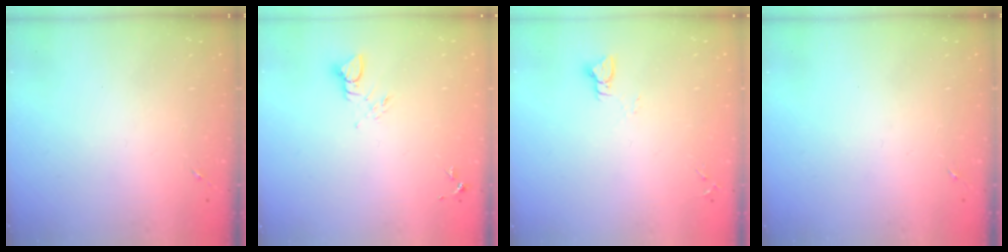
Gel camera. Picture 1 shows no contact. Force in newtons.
{"total": 3.8, "press": 3.8, "slide": 0.5}
{"total": 2.9, "press": 2.9, "slide": 0.3}
{"total": 0.0}